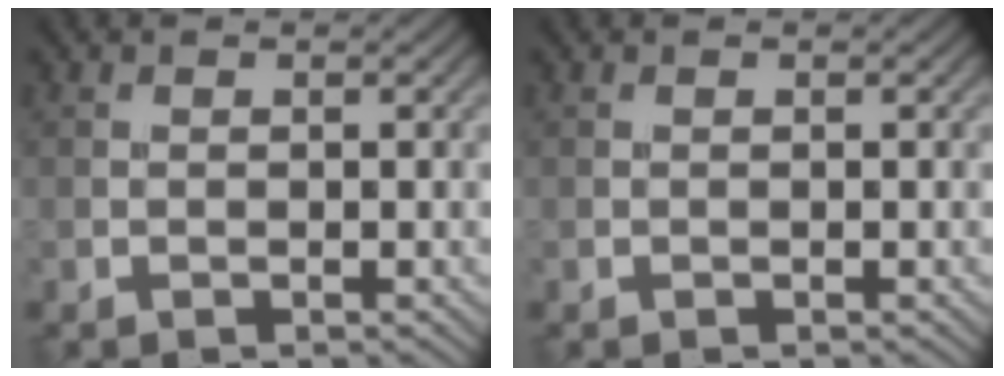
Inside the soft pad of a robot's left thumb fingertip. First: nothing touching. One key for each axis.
{"total": 0.0}